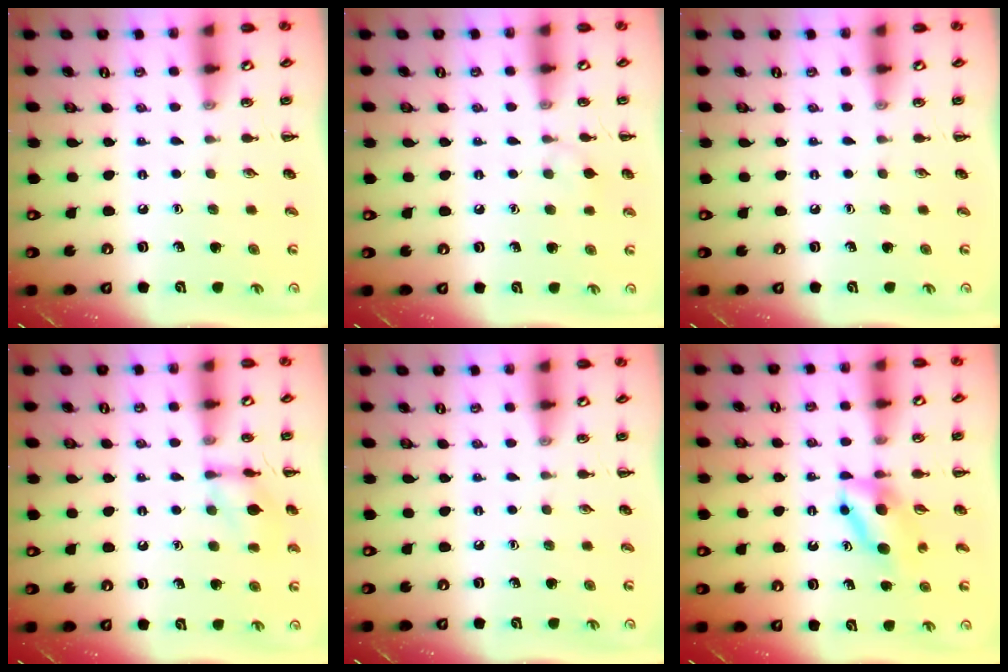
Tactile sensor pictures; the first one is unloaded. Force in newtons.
{"total": 5.6, "press": 5.3, "slide": 1.6}
{"total": 0.0}
{"total": 9.8, "press": 9.8, "slide": 0.4}
{"total": 0.0}
{"total": 6.1, "press": 6.1, "slide": 0.9}